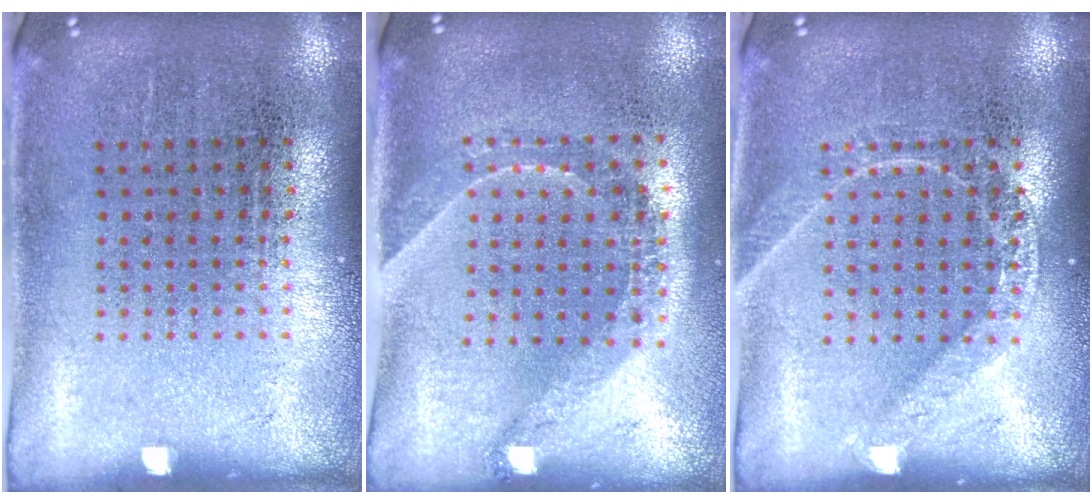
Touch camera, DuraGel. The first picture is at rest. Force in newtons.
{"total": 1.6, "press": 1.2, "slide": 1.1}
{"total": 1.8, "press": 1.8, "slide": 0.3}